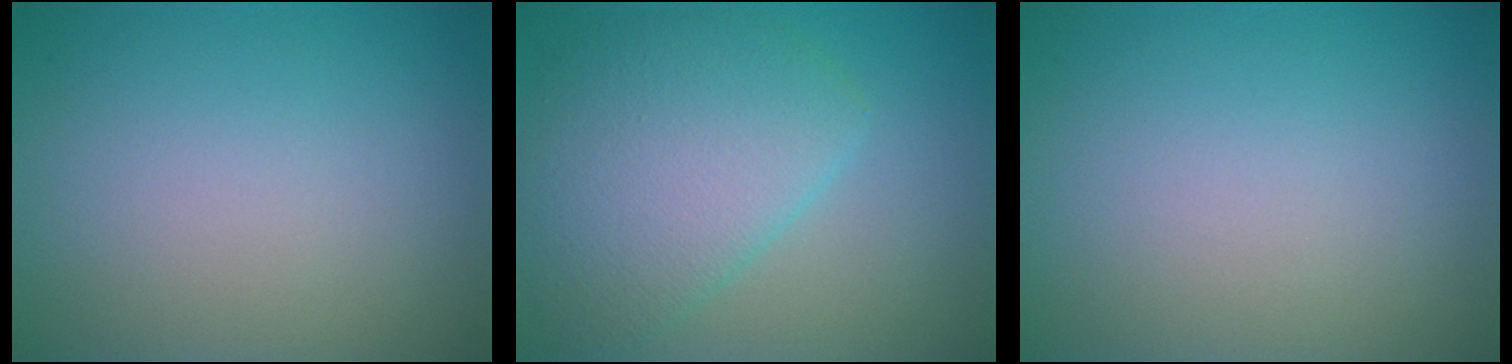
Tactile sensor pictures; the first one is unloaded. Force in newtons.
{"total": 6.5, "press": 6.5, "slide": 0.2}
{"total": 0.0}